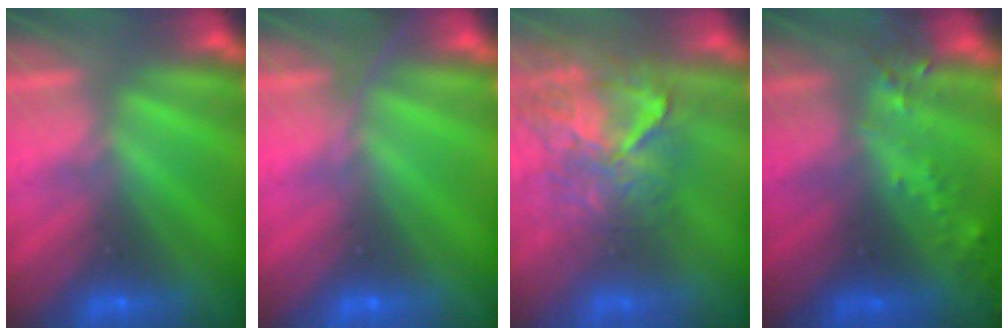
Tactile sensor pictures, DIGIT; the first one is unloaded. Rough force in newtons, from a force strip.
{"total": 1.9}
{"total": 7.9}
{"total": 5.9}